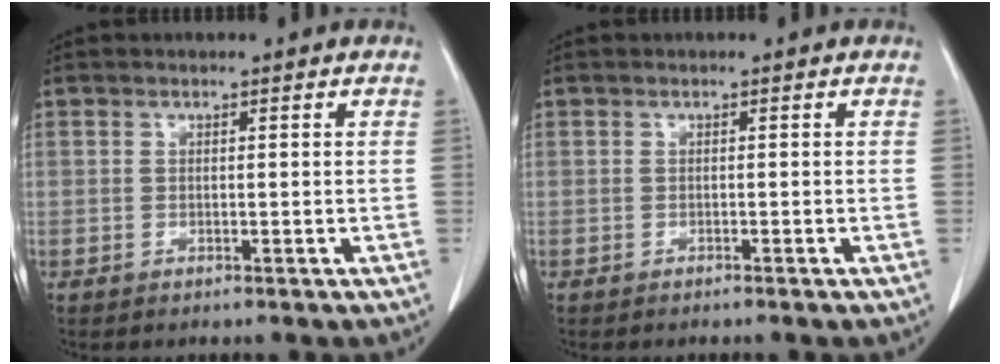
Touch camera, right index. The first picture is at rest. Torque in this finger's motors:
{"motor_torque": [0.07, -0.01, 0.05, 0.02]}